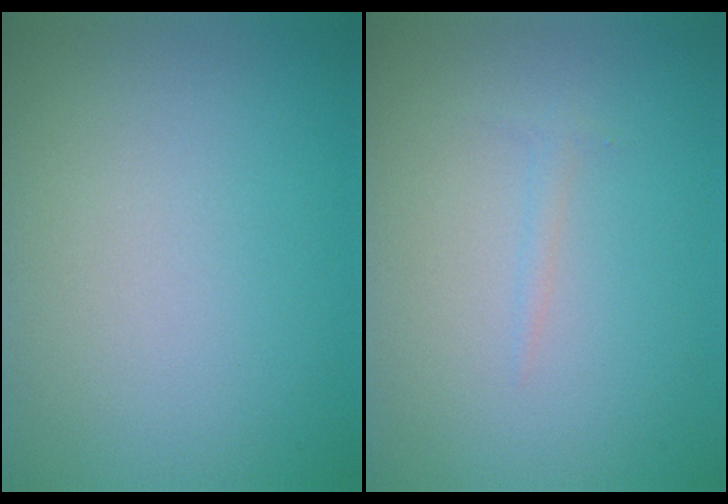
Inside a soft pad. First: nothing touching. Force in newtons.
{"total": 0.7, "press": 0.7, "slide": 0.0}